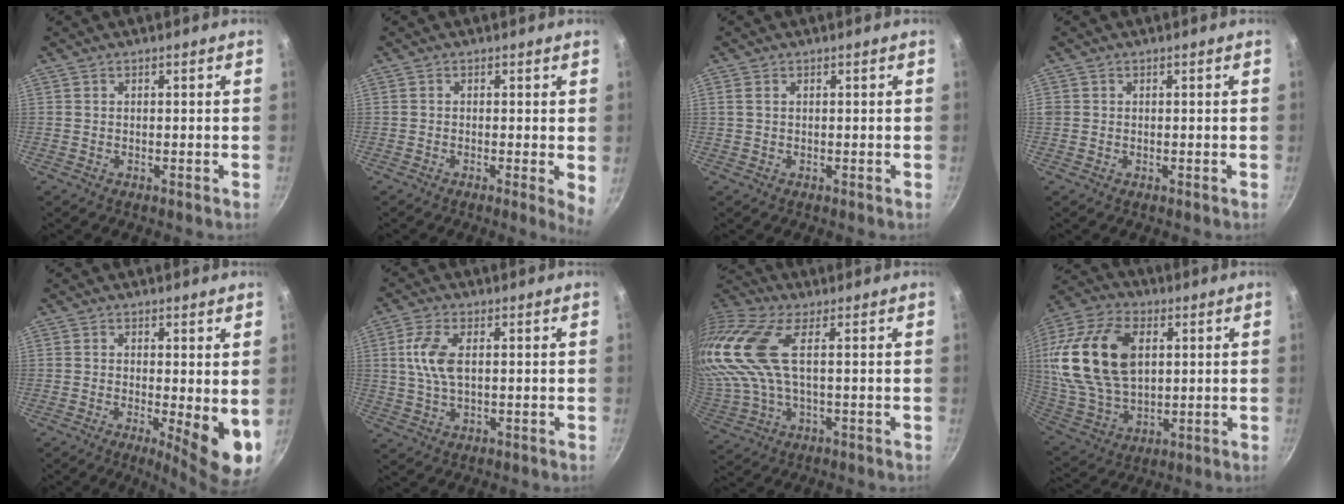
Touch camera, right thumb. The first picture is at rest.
{"total": 2.0, "force": [0.0, 0.6, 1.9], "torque": [-0.024, -0.005, -0.005]}
{"total": 1.1, "force": [0.3, 0.7, 0.7], "torque": [-0.015, 0.002, 0.005]}
{"total": 0.7, "force": [0.1, 0.7, 0.2], "torque": [-0.003, 0.002, 0.000]}
{"total": 8.7, "force": [-0.8, 2.3, 8.4], "torque": [-0.104, -0.015, -0.006]}
{"total": 7.0, "force": [1.2, 3.3, 6.1], "torque": [-0.127, 0.006, 0.021]}
{"total": 15.9, "force": [3.0, 6.7, 14.1], "torque": [-0.309, 0.009, 0.056]}
{"total": 24.3, "force": [5.4, 15.3, 18.1], "torque": [-0.358, -0.003, 0.102]}